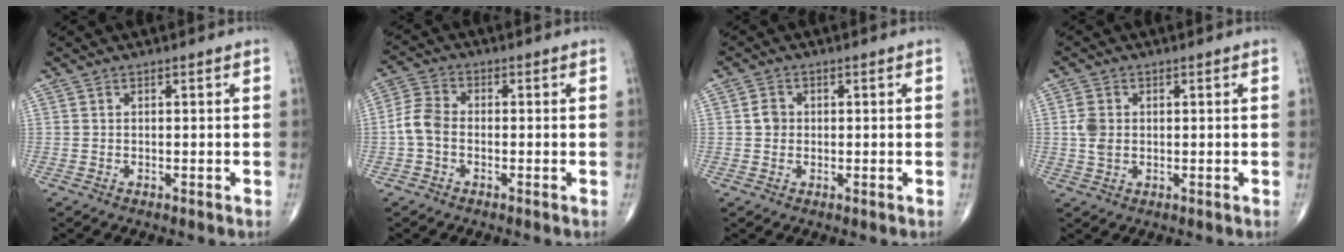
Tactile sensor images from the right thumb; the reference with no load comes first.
{"total": 5.2, "force": [-1.1, 3.6, 3.6], "torque": [-0.072, 0.015, -0.033]}
{"total": 2.4, "force": [0.1, 2.2, 1.1], "torque": [-0.010, 0.004, 0.000]}
{"total": 3.7, "force": [0.3, 2.7, 2.5], "torque": [-0.053, 0.004, 0.008]}